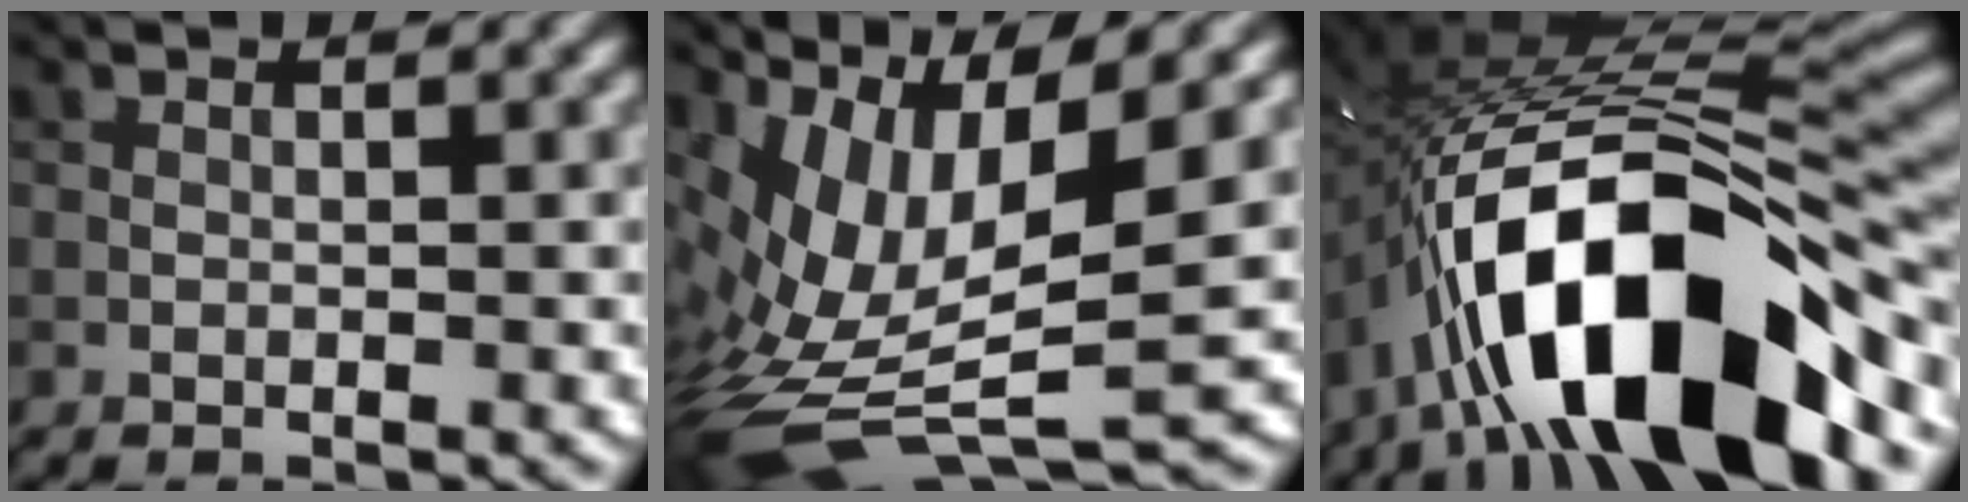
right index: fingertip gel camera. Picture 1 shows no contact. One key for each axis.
{"total": 11.9, "fx": 0.6, "fy": 4.7, "fz": 10.9, "tx": -0.236, "ty": -0.006, "tz": 0.027}
{"total": 17.0, "fx": -7.5, "fy": 7.5, "fz": 13.2, "tx": -0.223, "ty": 0.011, "tz": -0.125}